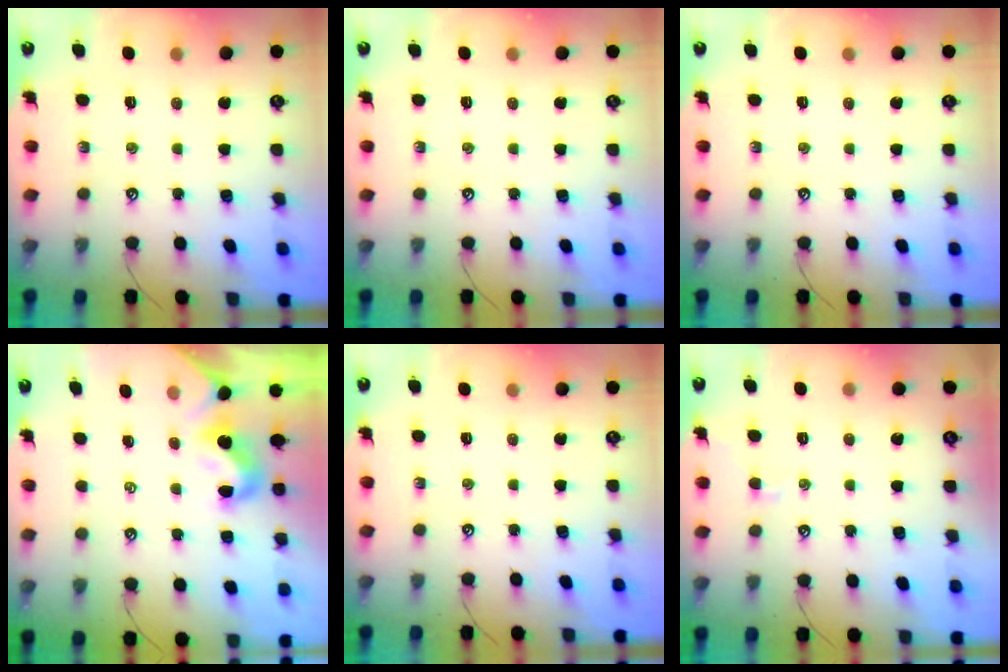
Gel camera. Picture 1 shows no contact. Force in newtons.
{"total": 0.0}
{"total": 0.0}
{"total": 0.0}
{"total": 0.0}
{"total": 0.0}